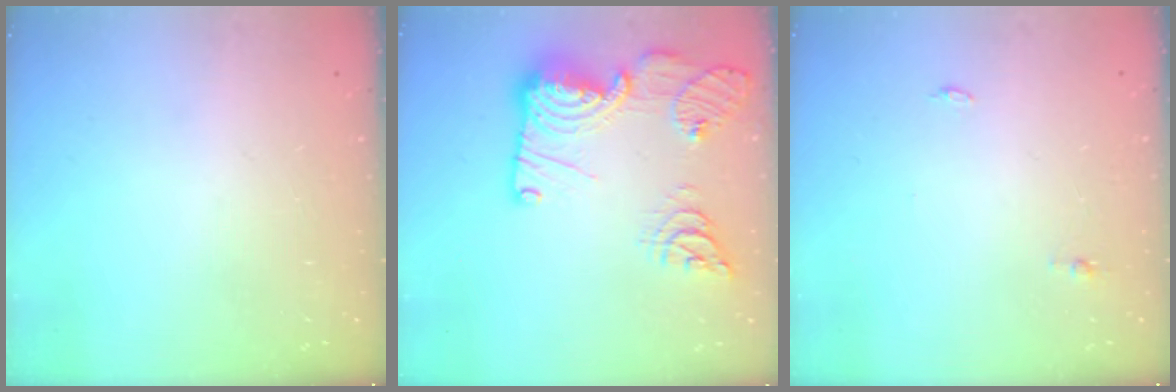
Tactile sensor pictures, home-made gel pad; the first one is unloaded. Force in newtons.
{"total": 22.8, "press": 22.7, "slide": 2.3}
{"total": 3.7, "press": 3.3, "slide": 1.7}